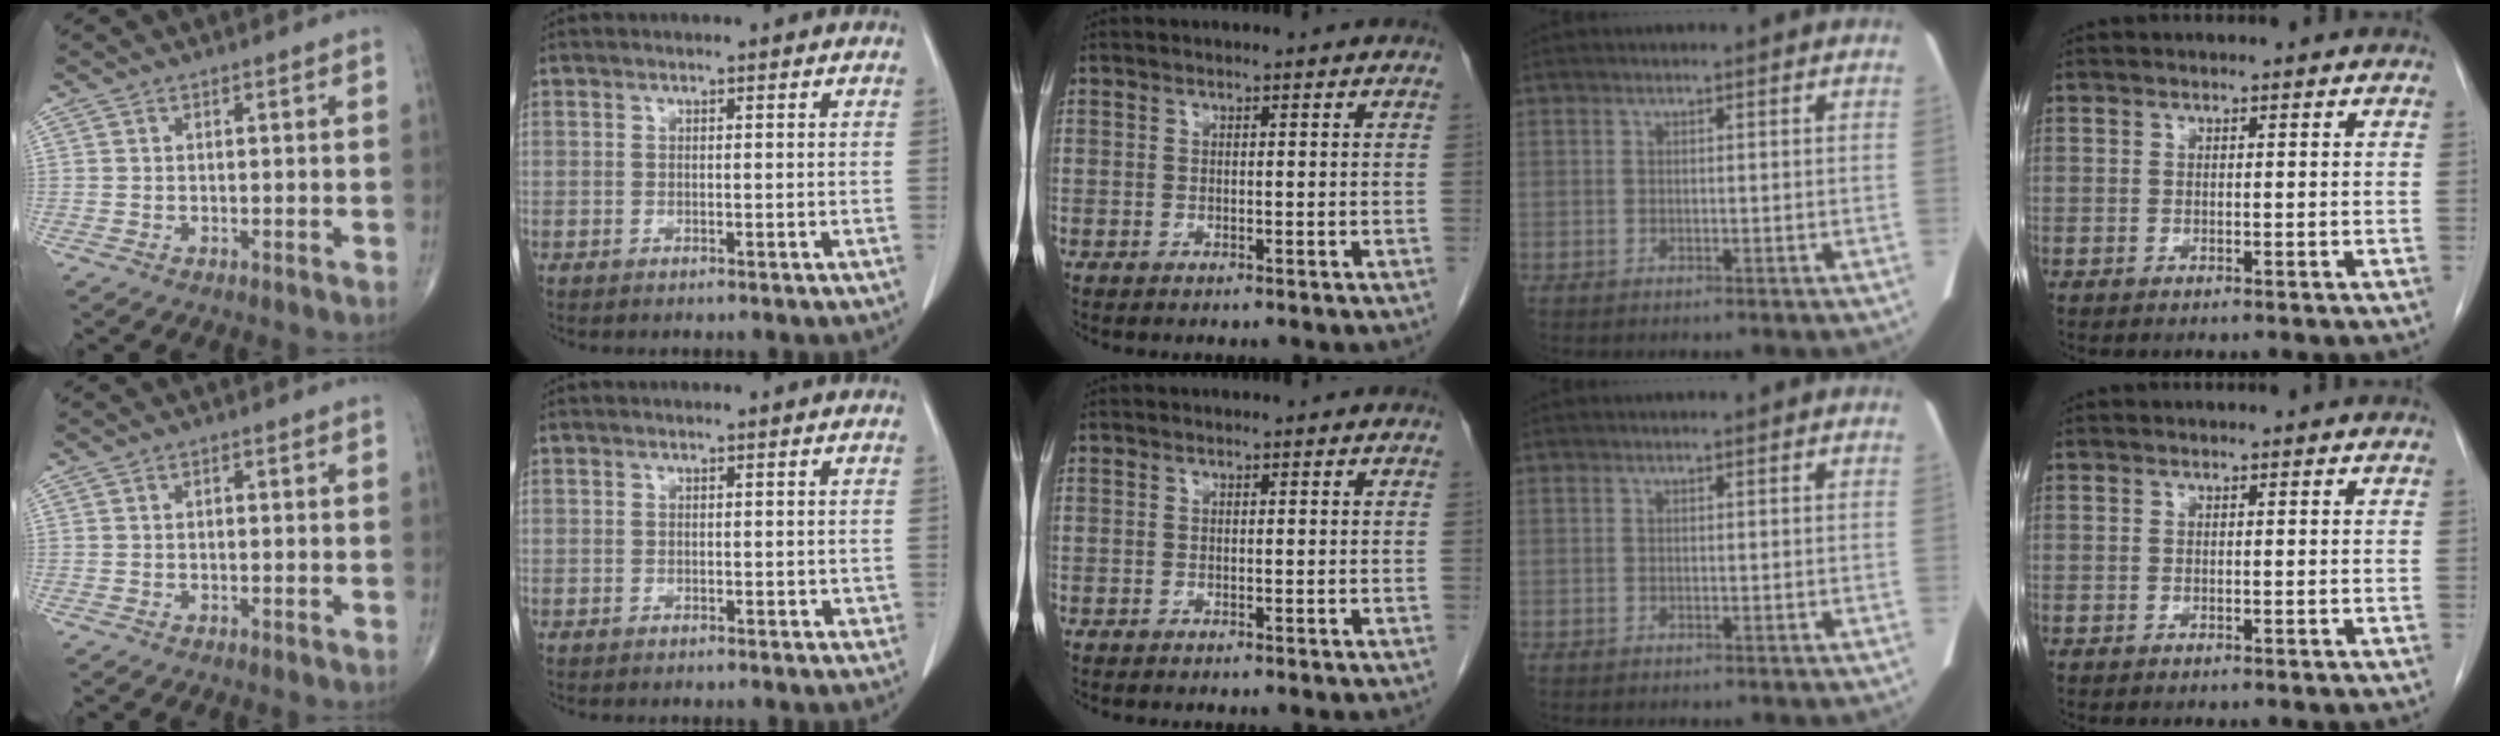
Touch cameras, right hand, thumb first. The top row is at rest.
{"thumb": {"total": 0.8, "force": [0.1, 0.5, 0.6], "torque": [-0.011, 0.003, 0.001]}, "index": {"total": 1.4, "force": [0.0, 0.7, 1.2], "torque": [-0.014, -0.002, 0.002]}}